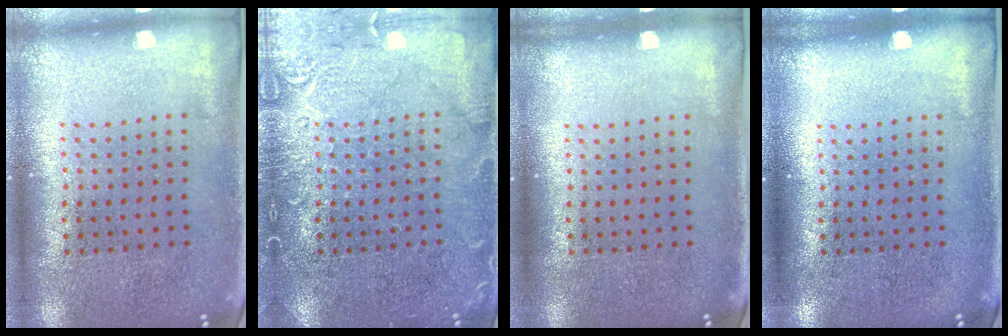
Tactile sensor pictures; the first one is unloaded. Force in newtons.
{"total": 3.8, "press": 3.8, "slide": 0.6}
{"total": 0.0}
{"total": 0.0}